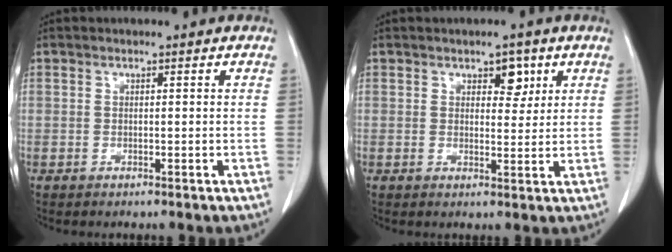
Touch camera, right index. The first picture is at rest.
{"total": 3.3, "force": [1.8, 1.8, 2.1], "torque": [-0.026, 0.000, 0.026]}